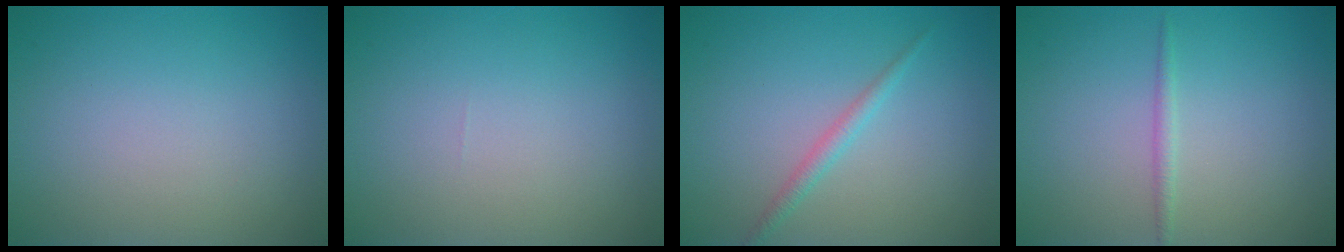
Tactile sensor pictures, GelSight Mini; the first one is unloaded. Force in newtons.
{"total": 0.0}
{"total": 1.4, "press": 1.4, "slide": 0.0}
{"total": 0.9, "press": 0.9, "slide": 0.0}